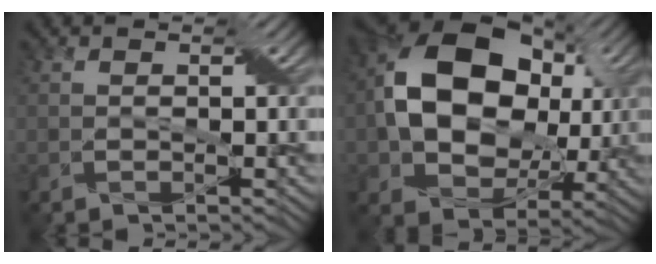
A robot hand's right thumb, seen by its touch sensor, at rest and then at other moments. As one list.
[{"total": 17.2, "force": [2.4, 12.5, 11.6], "torque": [-0.219, 0.005, 0.047]}]